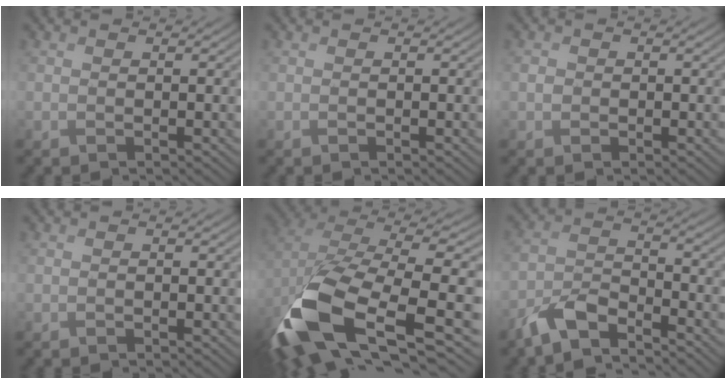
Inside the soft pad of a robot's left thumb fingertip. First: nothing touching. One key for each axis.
{"total": 0.0}
{"total": 1.2, "fx": -0.2, "fy": 1.1, "fz": 0.4, "tx": -0.007, "ty": -0.004, "tz": -0.009}
{"total": 0.0}
{"total": 16.9, "fx": -5.7, "fy": 7.9, "fz": 13.8, "tx": -0.344, "ty": -0.035, "tz": -0.085}
{"total": 6.8, "fx": -5.3, "fy": 2.3, "fz": 3.5, "tx": -0.074, "ty": -0.003, "tz": -0.117}